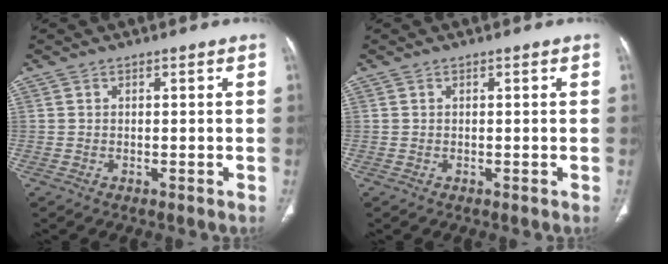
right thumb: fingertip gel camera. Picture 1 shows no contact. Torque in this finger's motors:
{"motor_torque": [0.01, 0.01, -0.14, 0.14, 0.03]}